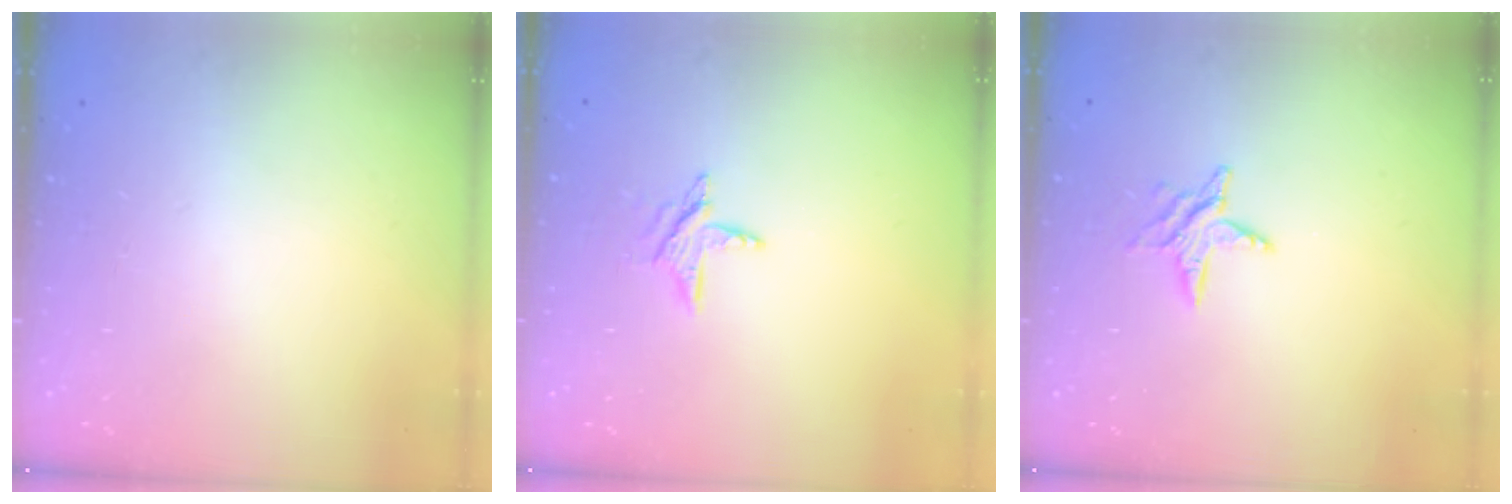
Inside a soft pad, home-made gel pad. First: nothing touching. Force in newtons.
{"total": 5.9, "press": 5.9, "slide": 0.5}
{"total": 5.2, "press": 5.1, "slide": 0.5}